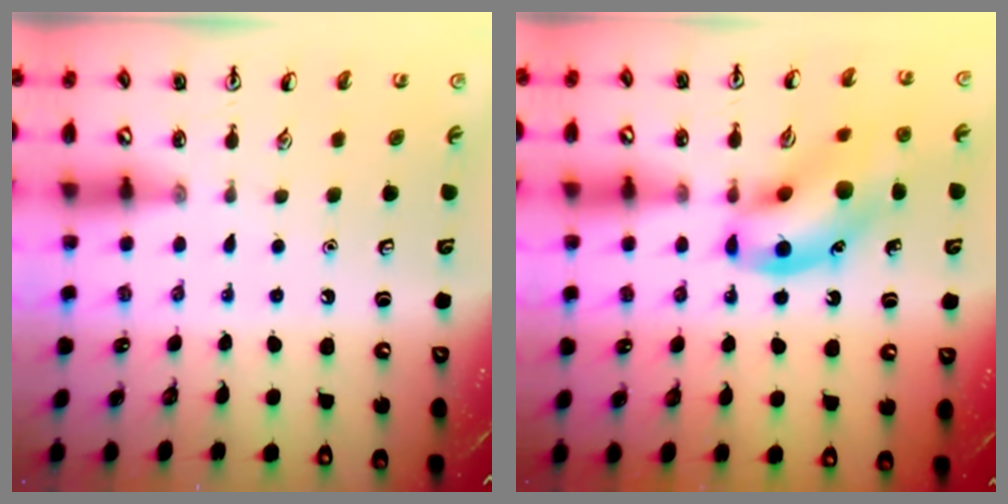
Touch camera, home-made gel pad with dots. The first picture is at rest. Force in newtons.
{"total": 13.8, "press": 13.6, "slide": 1.9}